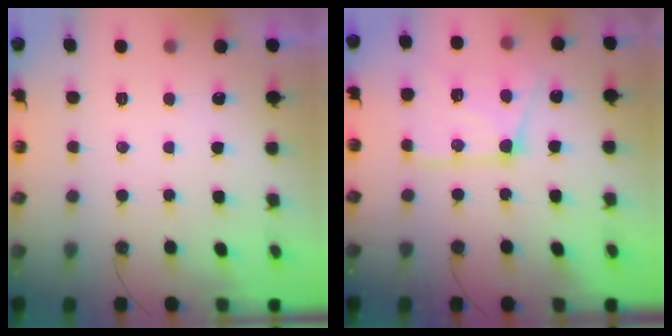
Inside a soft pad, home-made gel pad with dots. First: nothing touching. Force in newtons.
{"total": 15.9, "press": 15.8, "slide": 1.7}